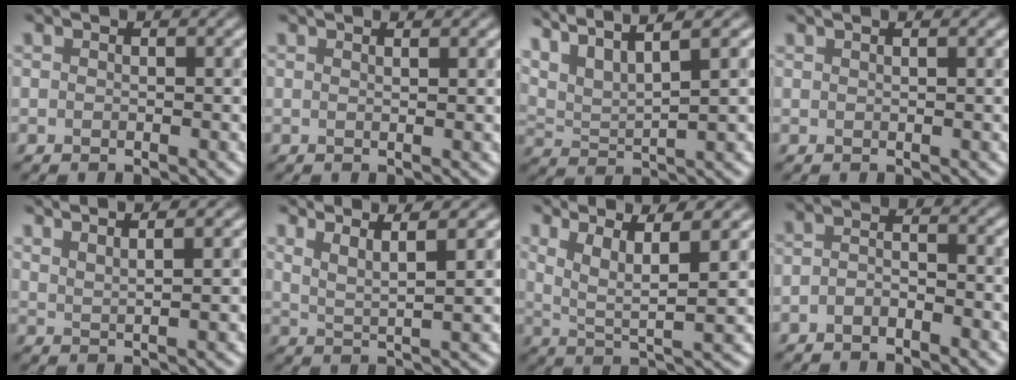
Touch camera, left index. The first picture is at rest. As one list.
[{"total": 2.3, "force": [1.4, 1.0, 1.5], "torque": [0.002, 0.011, -0.007]}, {"total": 7.7, "force": [6.0, 1.4, 4.6], "torque": [-0.092, 0.027, 0.108]}, {"total": 2.3, "force": [1.5, 1.1, 1.4], "torque": [0.006, 0.012, -0.004]}, {"total": 4.4, "force": [3.5, 1.0, 2.5], "torque": [-0.016, 0.027, 0.030]}, {"total": 3.9, "force": [3.0, 0.3, 2.5], "torque": [-0.048, 0.010, 0.064]}, {"total": 5.6, "force": [2.8, 1.0, 4.7], "torque": [-0.081, 0.006, 0.065]}, {"total": 1.7, "force": [-1.4, 0.4, 0.8], "torque": [-0.020, 0.005, -0.022]}]